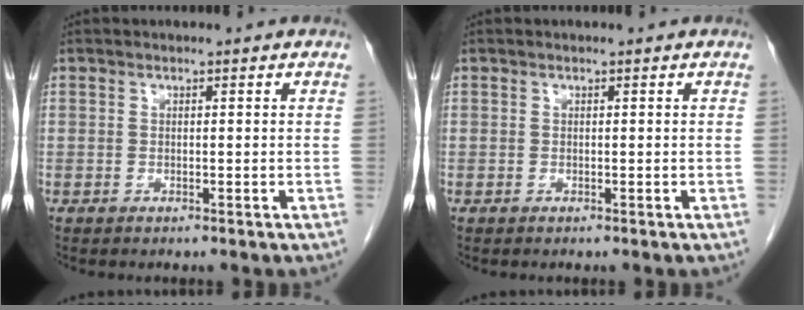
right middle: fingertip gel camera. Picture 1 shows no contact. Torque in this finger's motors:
{"motor_torque": [0.00, 0.00, 0.00, 0.00]}